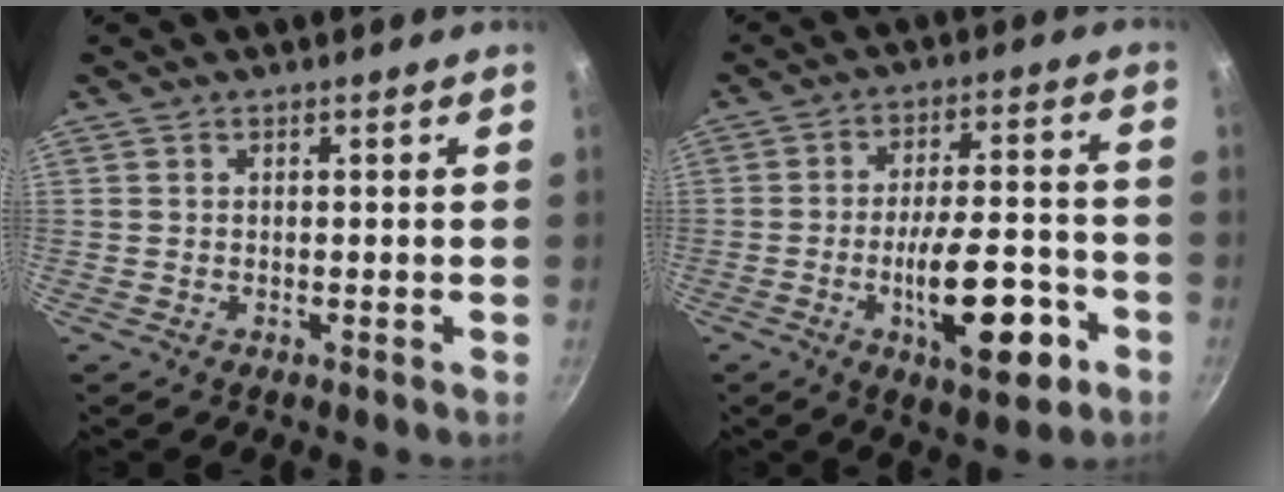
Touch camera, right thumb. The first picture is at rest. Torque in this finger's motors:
{"motor_torque": [2.94, 2.07, 1.89, -0.87, 0.67]}